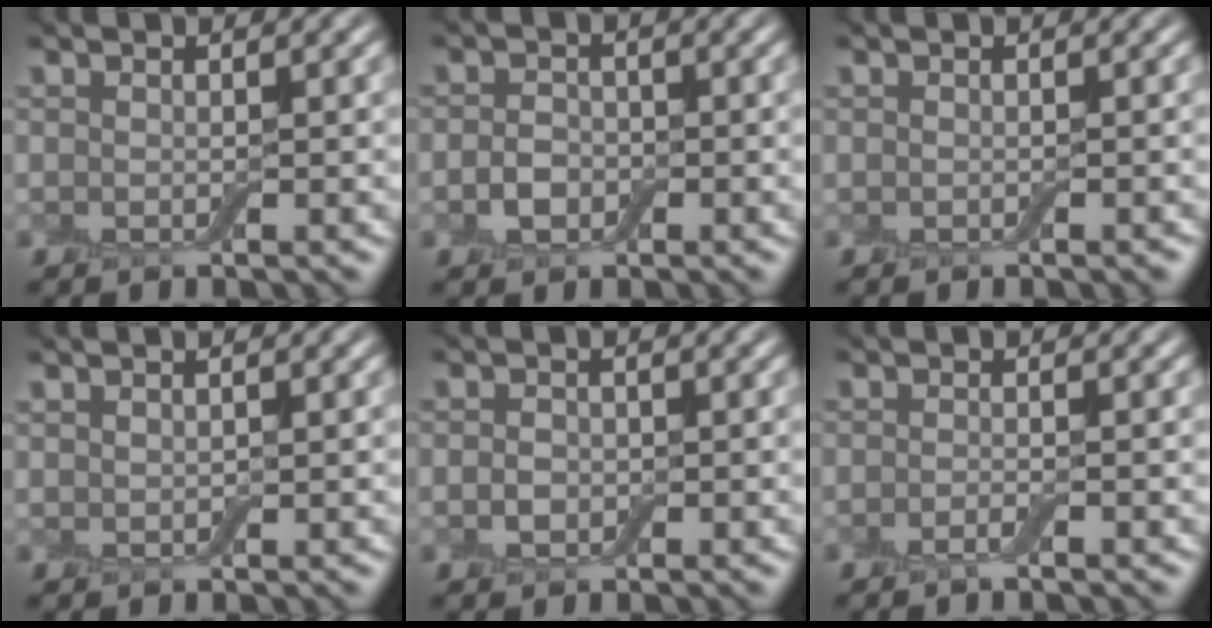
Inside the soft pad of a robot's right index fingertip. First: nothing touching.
{"total": 1.9, "force": [-0.6, 1.5, 1.0], "torque": [-0.023, 0.002, -0.017]}
{"total": 0.6, "force": [-0.4, 0.2, 0.4], "torque": [-0.007, 0.000, -0.005]}
{"total": 0.6, "force": [0.4, 0.2, 0.5], "torque": [-0.011, 0.002, 0.007]}
{"total": 1.2, "force": [-0.3, 1.0, 0.7], "torque": [-0.015, 0.000, -0.010]}
{"total": 1.0, "force": [-0.6, 0.1, 0.8], "torque": [-0.015, -0.003, -0.013]}